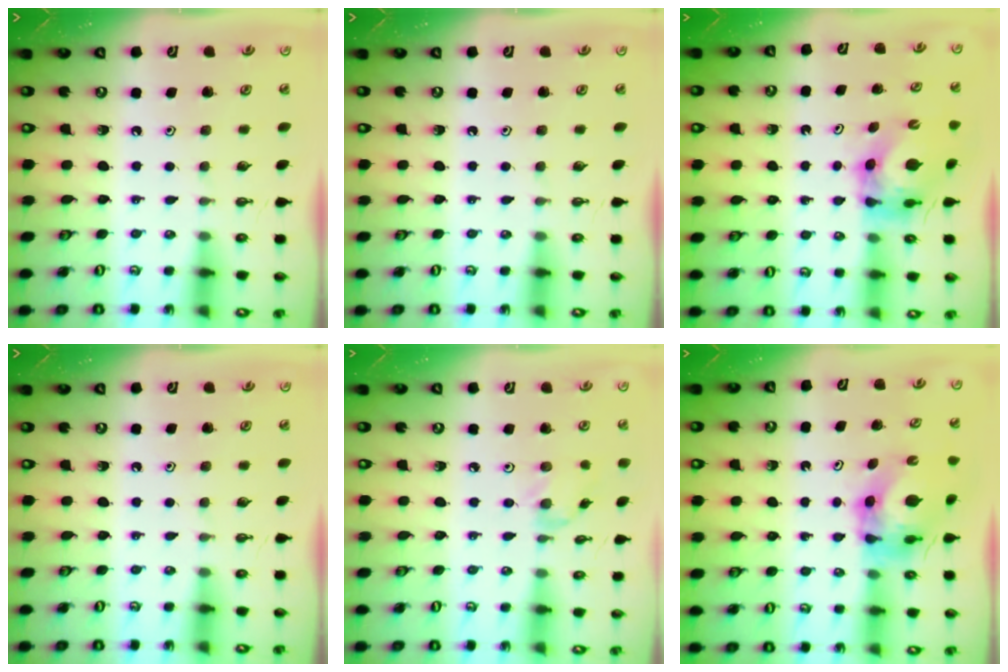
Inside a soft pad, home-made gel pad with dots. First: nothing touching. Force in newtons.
{"total": 0.0}
{"total": 5.8, "press": 5.8, "slide": 0.6}
{"total": 0.0}
{"total": 3.0, "press": 2.9, "slide": 0.4}
{"total": 6.6, "press": 6.6, "slide": 0.6}